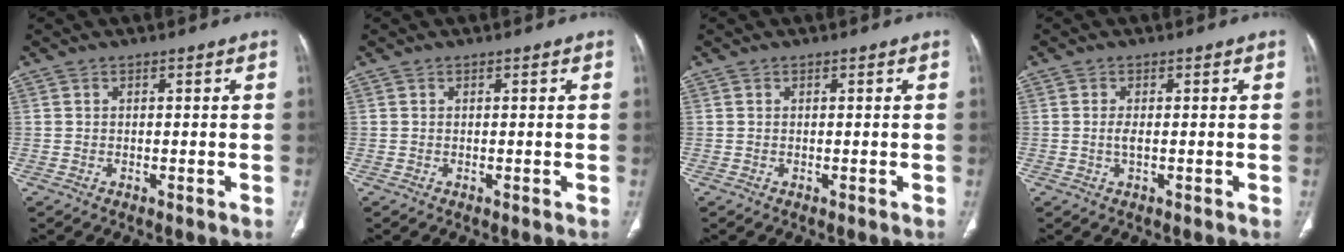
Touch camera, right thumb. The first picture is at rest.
{"total": 0.0}
{"total": 0.0}
{"total": 1.4, "force": [-0.1, 0.5, 1.3], "torque": [-0.030, -0.002, -0.002]}